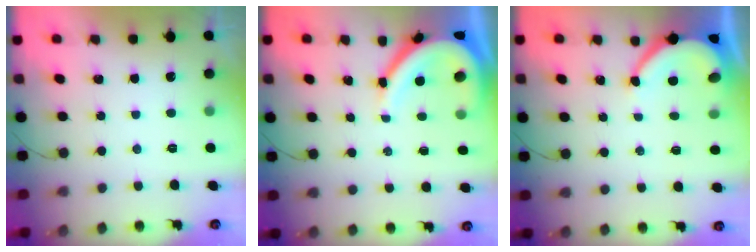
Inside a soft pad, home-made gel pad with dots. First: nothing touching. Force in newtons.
{"total": 10.5, "press": 10.4, "slide": 1.2}
{"total": 6.8, "press": 6.8, "slide": 0.5}